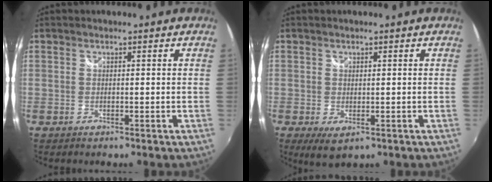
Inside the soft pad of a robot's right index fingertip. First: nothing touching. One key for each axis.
{"total": 3.2, "fx": -0.6, "fy": 2.1, "fz": 2.3, "tx": -0.042, "ty": -0.012, "tz": -0.007}